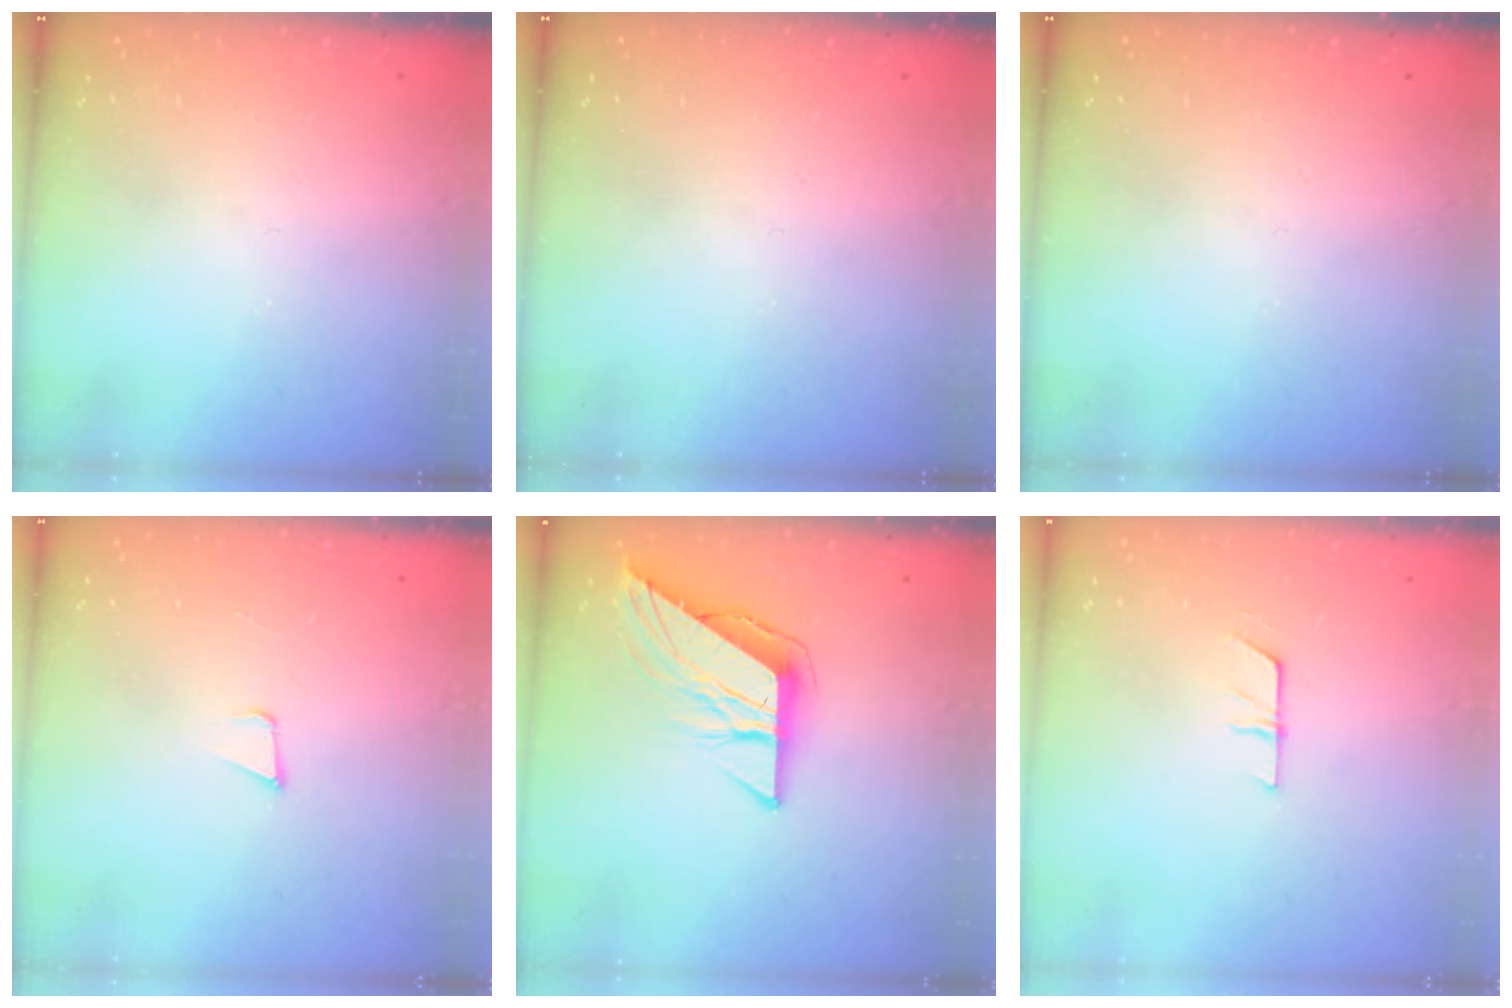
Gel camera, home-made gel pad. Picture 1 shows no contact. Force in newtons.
{"total": 0.0}
{"total": 0.0}
{"total": 3.2, "press": 1.9, "slide": 2.6}
{"total": 9.3, "press": 9.3, "slide": 0.5}
{"total": 5.4, "press": 5.4, "slide": 0.4}